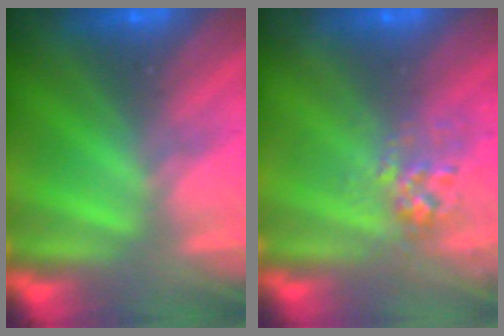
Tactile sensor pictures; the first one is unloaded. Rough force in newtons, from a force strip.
{"total": 2.9}